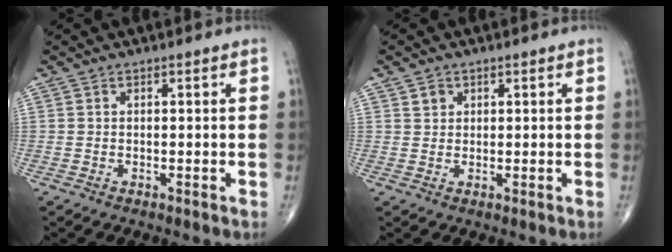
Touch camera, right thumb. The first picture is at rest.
{"total": 1.9, "force": [1.0, 1.6, 0.5], "torque": [0.003, -0.005, 0.015]}